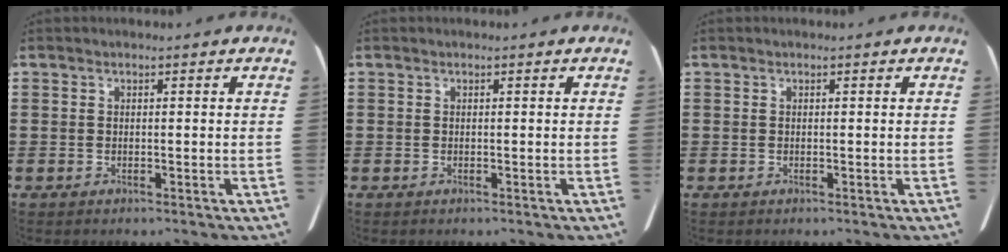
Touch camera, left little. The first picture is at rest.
{"total": 0.0}
{"total": 0.0}